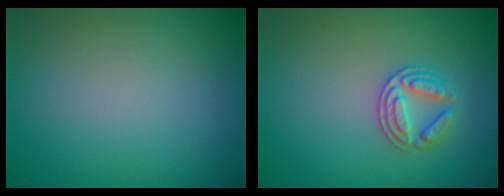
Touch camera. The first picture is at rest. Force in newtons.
{"total": 2.8, "press": 2.7, "slide": 0.6}